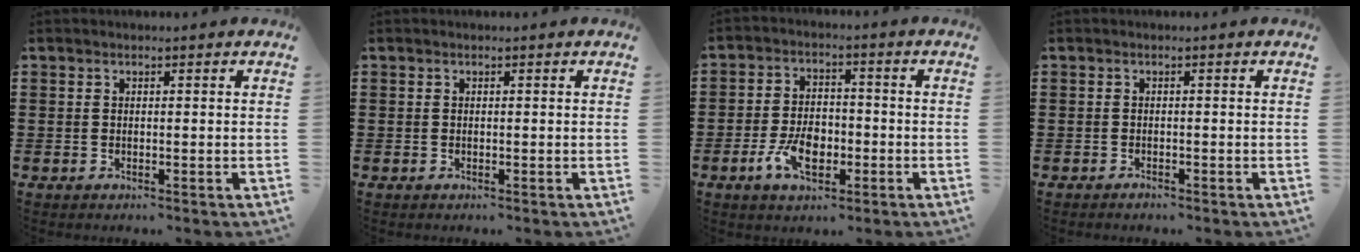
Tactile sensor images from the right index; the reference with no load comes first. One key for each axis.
{"total": 0.0}
{"total": 6.6, "fx": -2.4, "fy": 3.9, "fz": 4.8, "tx": -0.099, "ty": 0.006, "tz": -0.045}
{"total": 0.8, "fx": -0.7, "fy": 0.2, "fz": 0.2, "tx": -0.006, "ty": -0.001, "tz": -0.014}